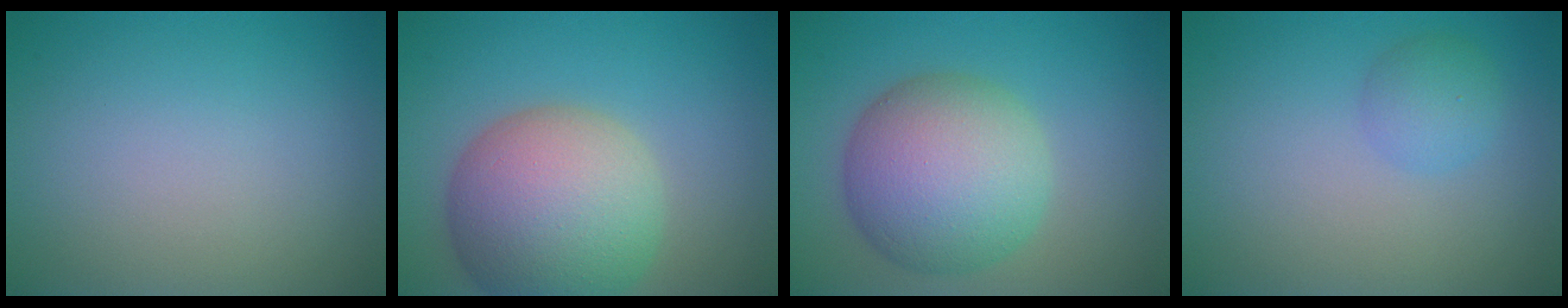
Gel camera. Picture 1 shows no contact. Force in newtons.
{"total": 10.6, "press": 10.6, "slide": 0.6}
{"total": 9.0, "press": 9.0, "slide": 0.4}
{"total": 2.0, "press": 2.0, "slide": 0.1}